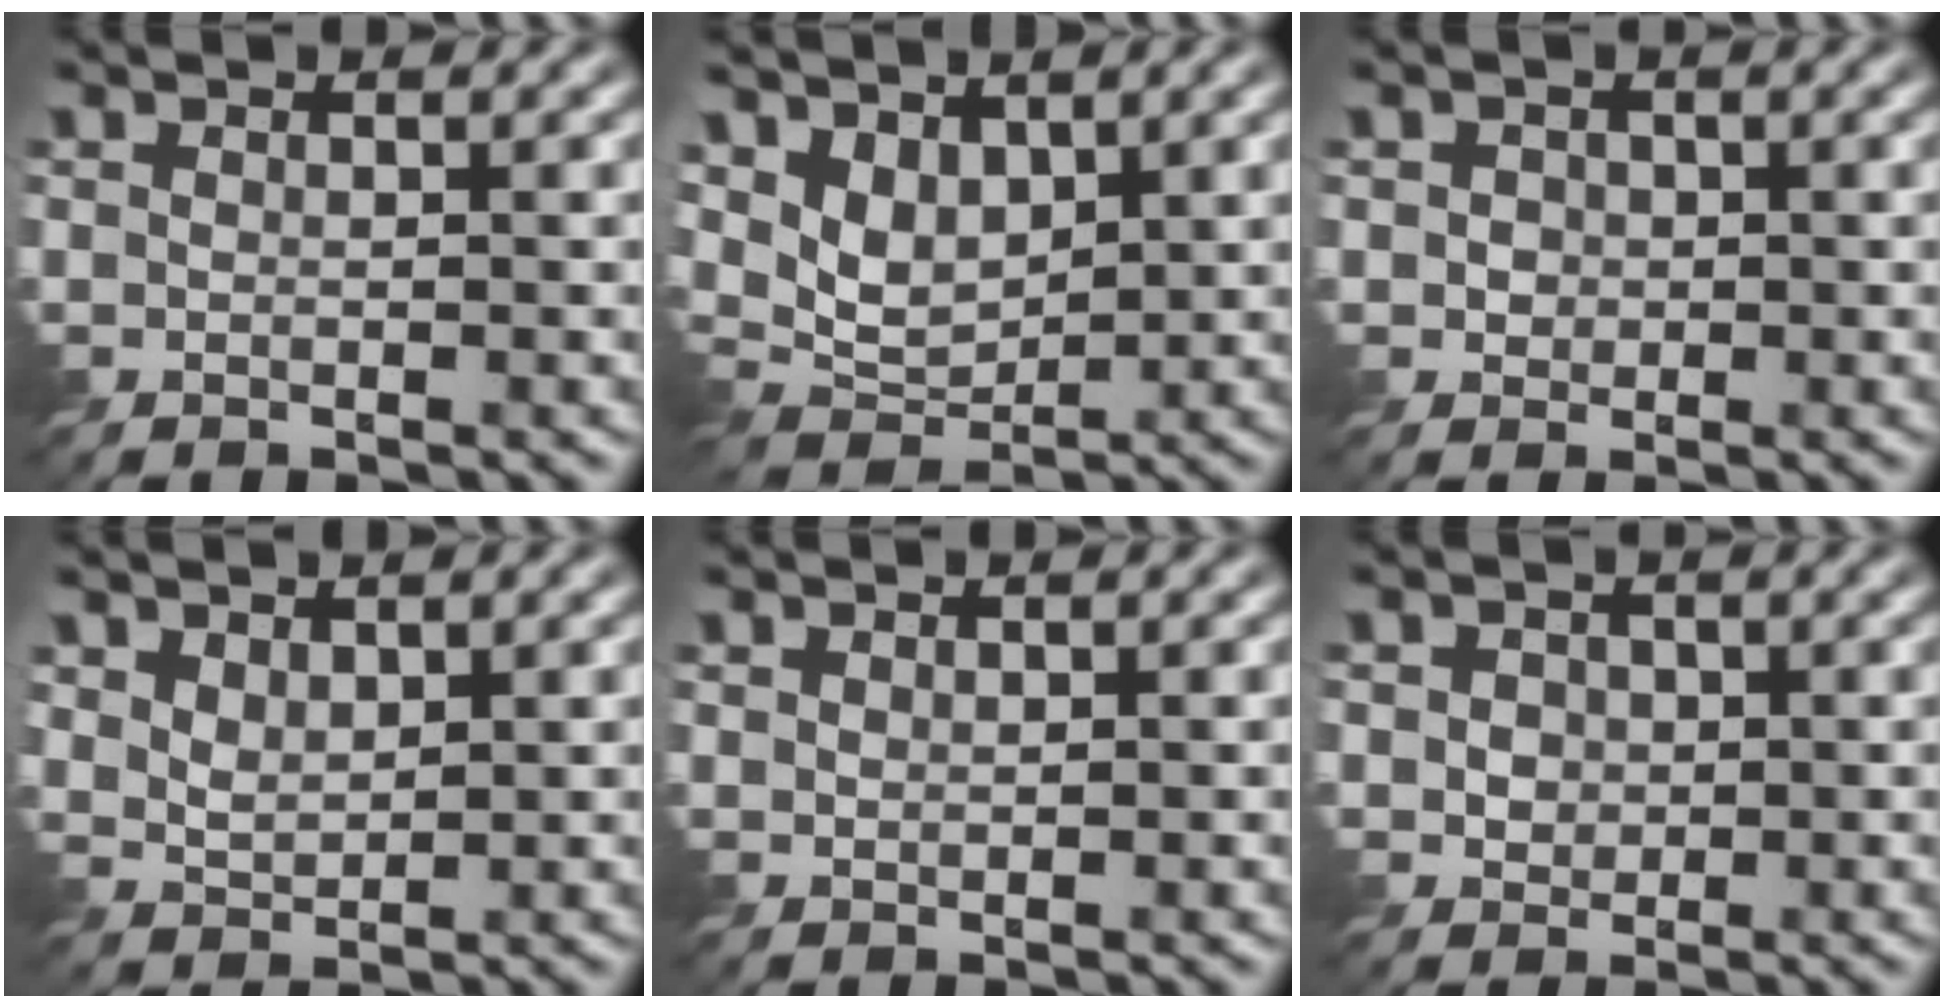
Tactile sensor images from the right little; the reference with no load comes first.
{"total": 4.6, "force": [2.1, 2.9, 3.0], "torque": [-0.066, -0.004, 0.031]}
{"total": 1.5, "force": [0.0, 1.4, 0.4], "torque": [-0.014, -0.001, 0.006]}
{"total": 2.1, "force": [1.2, 1.3, 1.2], "torque": [-0.028, -0.001, 0.024]}
{"total": 0.6, "force": [0.5, 0.2, 0.1], "torque": [-0.002, 0.002, 0.012]}
{"total": 2.0, "force": [0.2, 1.8, 0.8], "torque": [-0.030, 0.003, 0.015]}